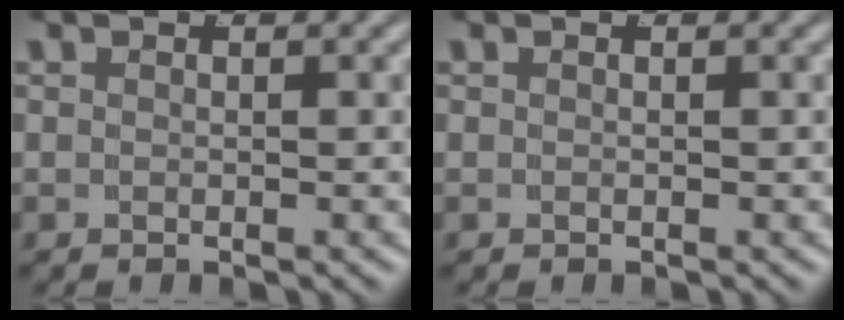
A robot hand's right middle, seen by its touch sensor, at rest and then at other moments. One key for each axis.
{"total": 0.0}